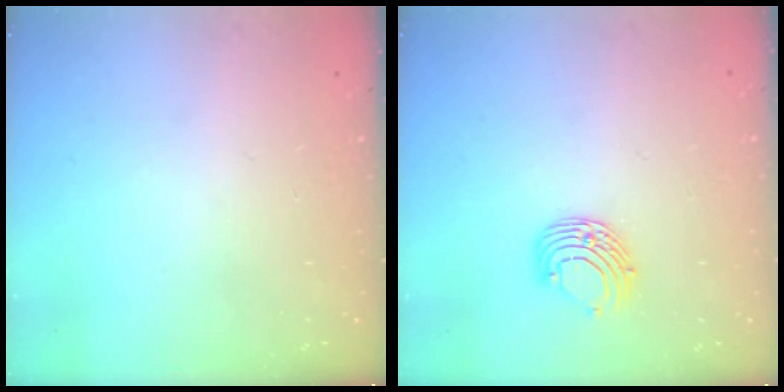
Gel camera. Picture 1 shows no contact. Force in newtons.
{"total": 8.2, "press": 8.2, "slide": 0.8}